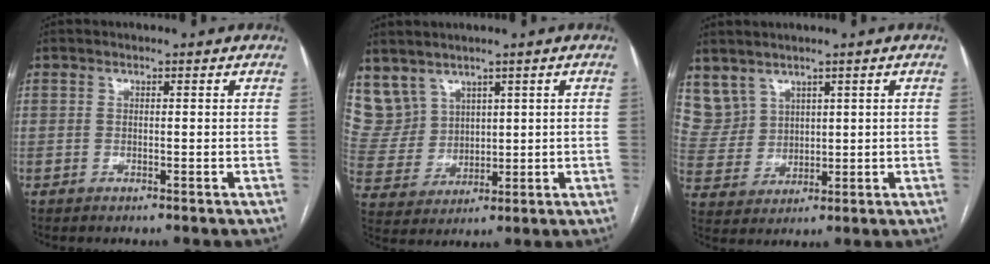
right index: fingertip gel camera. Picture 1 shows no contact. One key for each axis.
{"total": 7.9, "fx": 5.3, "fy": 5.8, "fz": 0.7, "tx": -0.031, "ty": 0.026, "tz": 0.129}
{"total": 6.5, "fx": 4.5, "fy": 4.6, "fz": 0.6, "tx": -0.023, "ty": 0.020, "tz": 0.111}